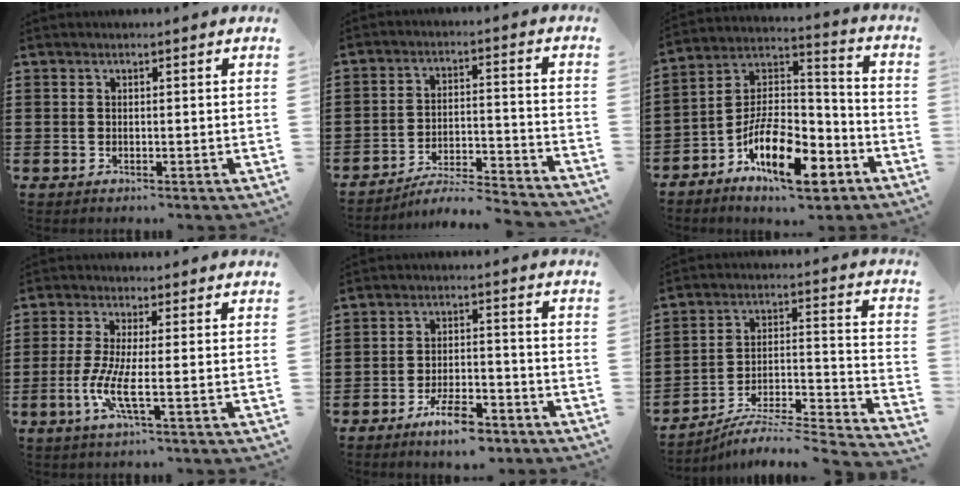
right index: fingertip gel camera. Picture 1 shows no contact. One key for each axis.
{"total": 5.7, "fx": -5.4, "fy": 0.3, "fz": 1.7, "tx": -0.034, "ty": -0.003, "tz": -0.109}
{"total": 14.2, "fx": -8.2, "fy": 6.0, "fz": 9.9, "tx": -0.188, "ty": 0.028, "tz": -0.149}
{"total": 5.6, "fx": -1.3, "fy": 0.4, "fz": 5.5, "tx": -0.125, "ty": -0.017, "tz": -0.031}
{"total": 6.7, "fx": -5.0, "fy": 1.8, "fz": 4.0, "tx": -0.076, "ty": 0.008, "tz": -0.091}
{"total": 4.5, "fx": -4.2, "fy": 0.3, "fz": 1.7, "tx": -0.030, "ty": -0.014, "tz": -0.087}